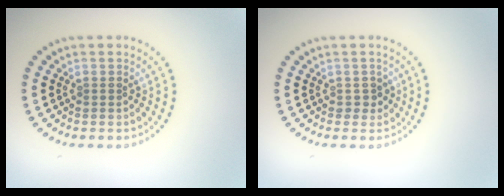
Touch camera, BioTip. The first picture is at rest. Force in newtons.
{"total": 1.2, "press": 1.0, "slide": 0.6}